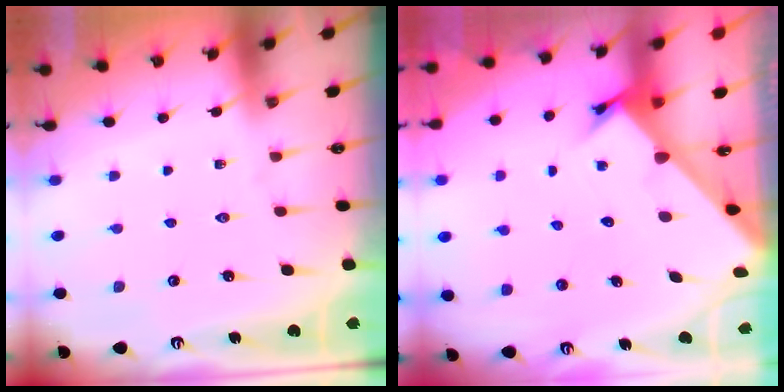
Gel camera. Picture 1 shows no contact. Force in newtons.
{"total": 2.5, "press": 2.5, "slide": 0.2}